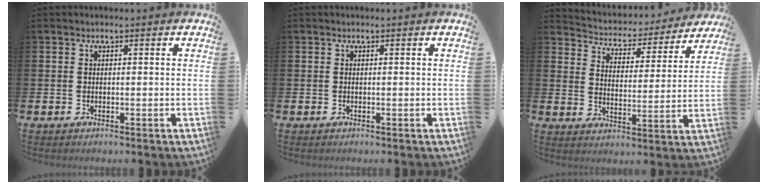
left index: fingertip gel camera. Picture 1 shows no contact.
{"total": 0.0}
{"total": 4.5, "force": [4.3, 1.4, 0.3], "torque": [-0.033, -0.039, 0.067]}